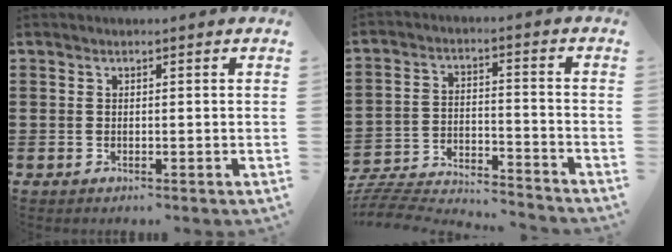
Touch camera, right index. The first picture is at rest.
{"total": 5.5, "force": [-5.4, 0.4, 1.0], "torque": [-0.029, -0.006, -0.112]}